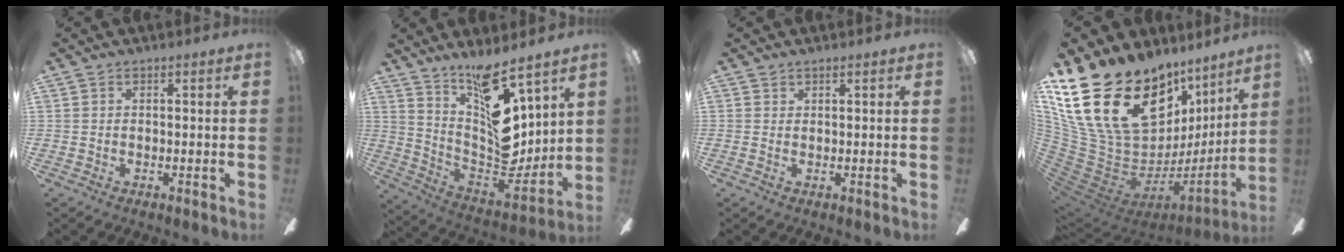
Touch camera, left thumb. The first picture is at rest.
{"total": 7.6, "force": [5.0, 2.2, 5.3], "torque": [-0.112, -0.036, 0.092]}
{"total": 0.7, "force": [0.5, 0.0, 0.4], "torque": [-0.008, -0.002, 0.009]}
{"total": 27.0, "force": [13.4, 15.2, 18.0], "torque": [-0.353, -0.111, 0.284]}